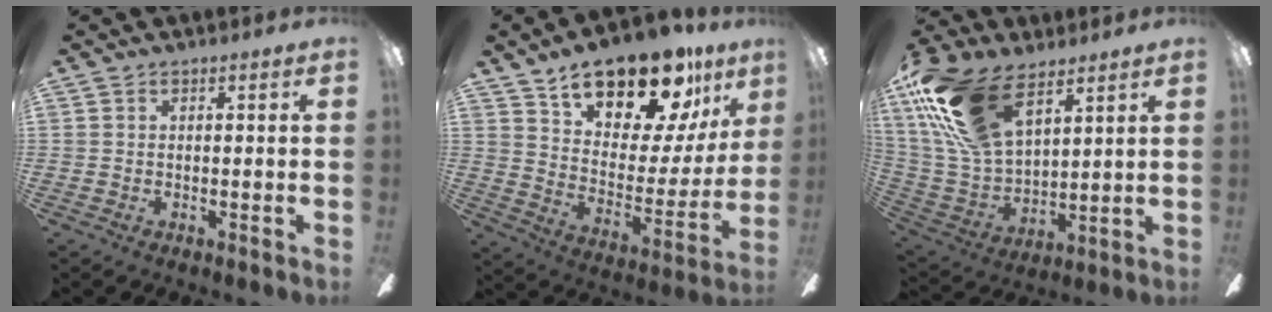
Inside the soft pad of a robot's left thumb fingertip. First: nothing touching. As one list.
[{"total": 21.0, "force": [15.8, 8.4, 10.9], "torque": [-0.172, -0.106, 0.272]}, {"total": 22.8, "force": [12.9, 11.5, 14.9], "torque": [-0.338, -0.038, 0.233]}]